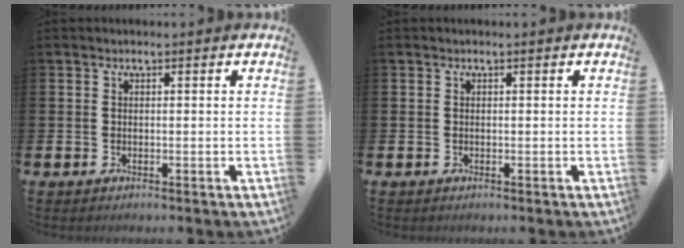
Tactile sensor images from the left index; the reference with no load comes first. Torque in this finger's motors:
{"motor_torque": [-0.05, 0.00, 0.02, -0.01]}